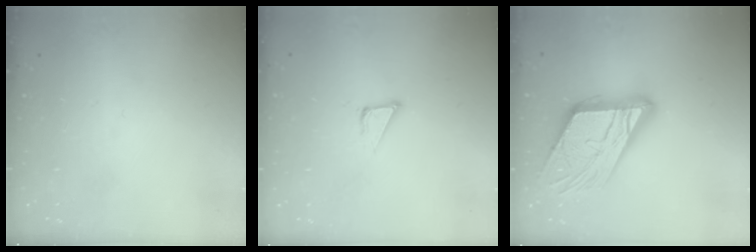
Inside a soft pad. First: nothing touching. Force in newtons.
{"total": 3.8, "press": 3.8, "slide": 0.2}
{"total": 20.3, "press": 20.2, "slide": 2.2}